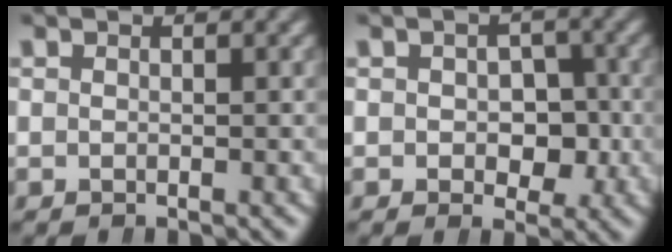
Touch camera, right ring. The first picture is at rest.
{"total": 3.5, "force": [-0.5, 2.8, 1.9], "torque": [-0.017, -0.008, -0.004]}